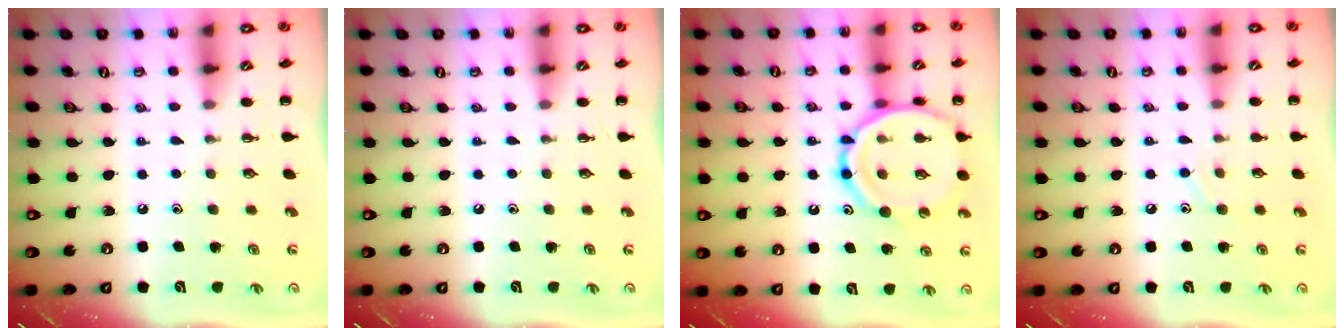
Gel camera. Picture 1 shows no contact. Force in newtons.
{"total": 0.0}
{"total": 17.5, "press": 17.3, "slide": 2.6}
{"total": 6.3, "press": 6.1, "slide": 1.4}